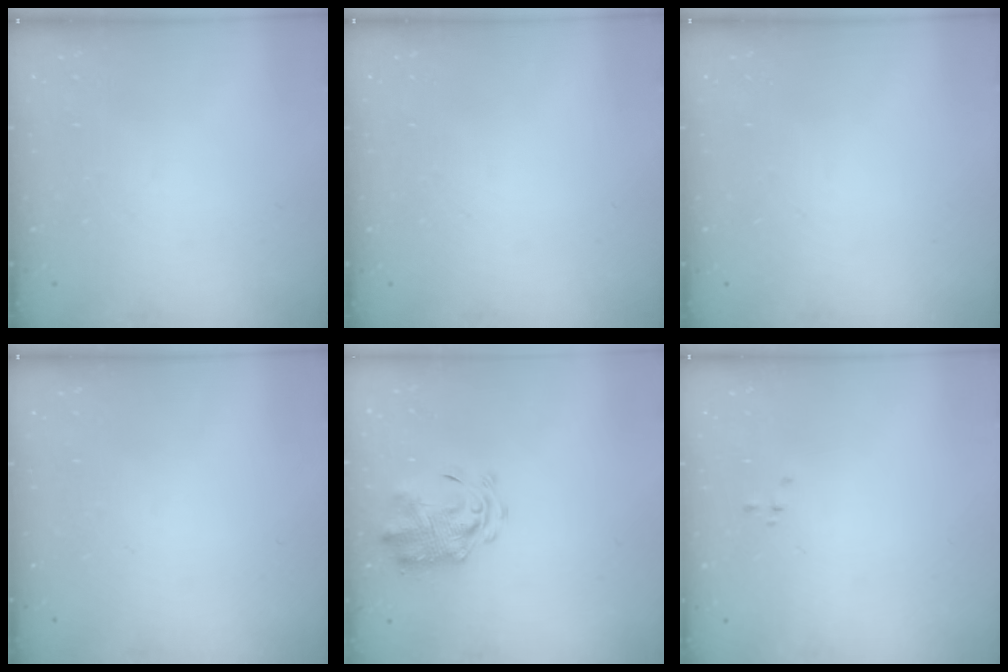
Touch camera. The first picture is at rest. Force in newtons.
{"total": 0.0}
{"total": 0.0}
{"total": 0.0}
{"total": 4.0, "press": 3.7, "slide": 1.3}
{"total": 0.0}